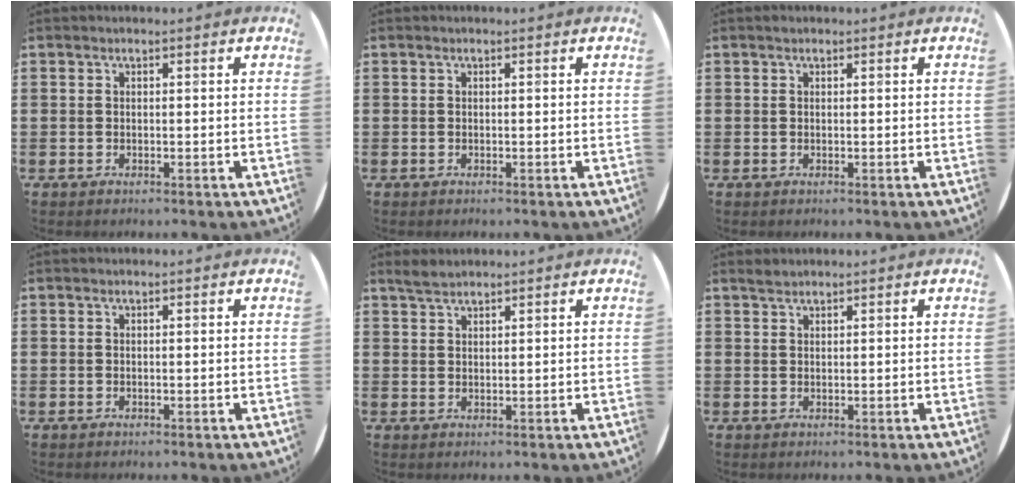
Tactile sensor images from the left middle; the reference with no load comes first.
{"total": 0.0}
{"total": 0.0}
{"total": 0.0}
{"total": 2.0, "force": [1.9, 0.4, 0.5], "torque": [-0.013, 0.004, 0.036]}
{"total": 1.0, "force": [1.0, 0.1, 0.0], "torque": [-0.002, 0.001, 0.020]}